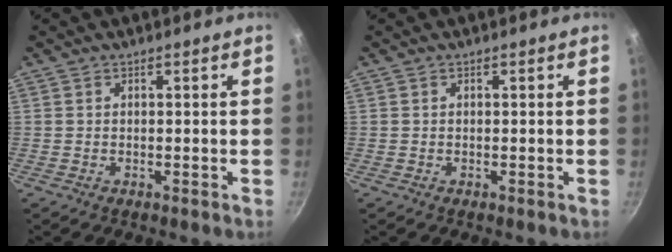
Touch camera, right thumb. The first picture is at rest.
{"total": 0.0}